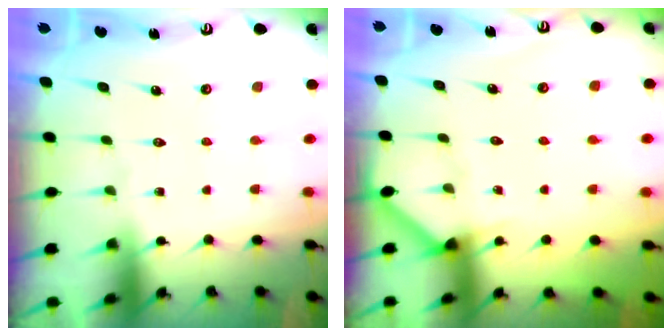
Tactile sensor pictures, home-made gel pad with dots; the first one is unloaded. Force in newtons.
{"total": 2.6, "press": 2.6, "slide": 0.1}